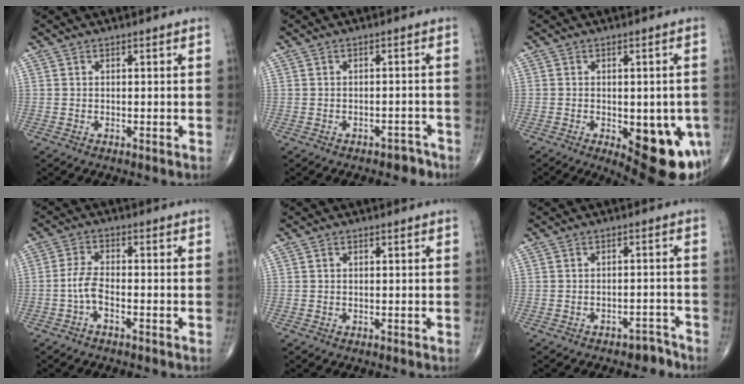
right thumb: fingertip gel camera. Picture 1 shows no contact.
{"total": 3.0, "force": [-2.4, 1.7, 0.9], "torque": [-0.004, 0.021, -0.026]}
{"total": 15.5, "force": [-5.4, 6.4, 13.1], "torque": [-0.111, 0.000, -0.049]}
{"total": 4.3, "force": [-1.7, 1.5, 3.6], "torque": [-0.083, 0.017, -0.036]}
{"total": 0.7, "force": [0.3, 0.5, 0.4], "torque": [-0.005, -0.001, 0.005]}
{"total": 3.4, "force": [-2.8, 1.8, 0.8], "torque": [-0.004, 0.028, -0.034]}